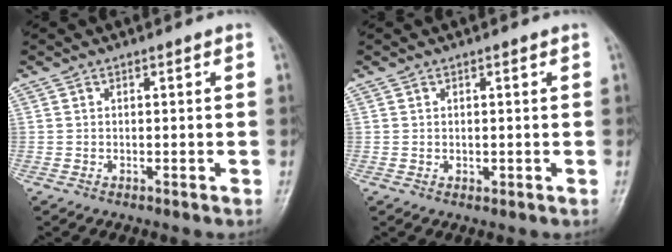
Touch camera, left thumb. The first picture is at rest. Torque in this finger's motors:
{"motor_torque": [-0.03, -0.03, 0.03, 0.08, 0.01]}